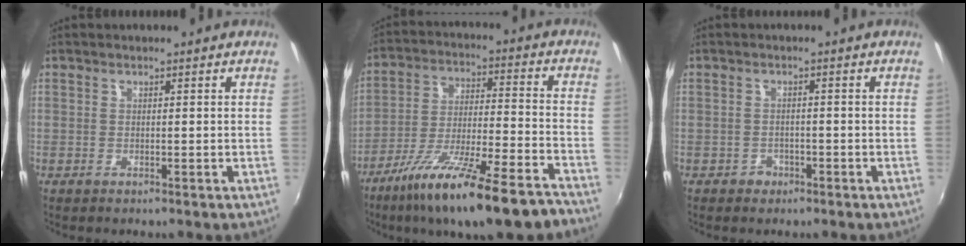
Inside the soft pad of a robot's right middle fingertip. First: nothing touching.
{"total": 20.9, "force": [-15.5, 2.3, 13.8], "torque": [-0.248, -0.050, -0.247]}
{"total": 2.1, "force": [-1.2, 1.7, 0.2], "torque": [-0.008, 0.001, -0.018]}